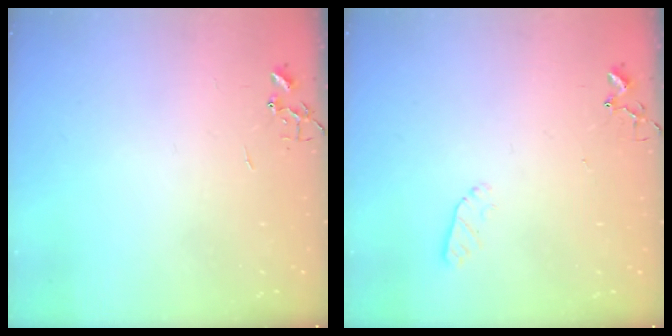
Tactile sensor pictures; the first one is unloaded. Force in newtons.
{"total": 3.9, "press": 3.9, "slide": 0.4}